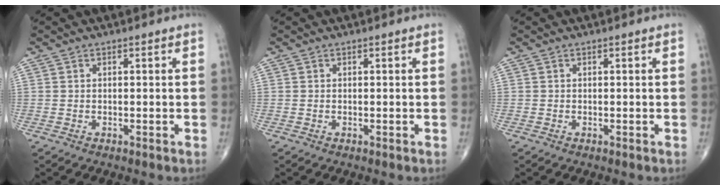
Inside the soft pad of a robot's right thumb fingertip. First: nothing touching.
{"total": 0.0}
{"total": 0.0}